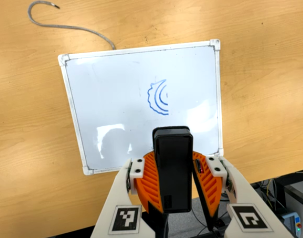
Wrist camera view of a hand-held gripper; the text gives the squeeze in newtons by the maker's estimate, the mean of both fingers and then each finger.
{"total": 10.5, "left": 10.2, "right": 10.8}